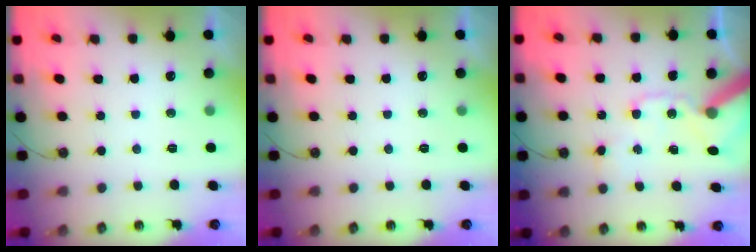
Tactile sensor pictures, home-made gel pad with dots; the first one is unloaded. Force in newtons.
{"total": 0.0}
{"total": 13.6, "press": 13.4, "slide": 2.0}